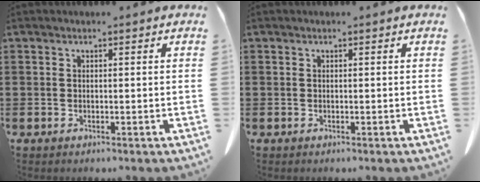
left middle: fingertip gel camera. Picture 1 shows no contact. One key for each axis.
{"total": 0.0}